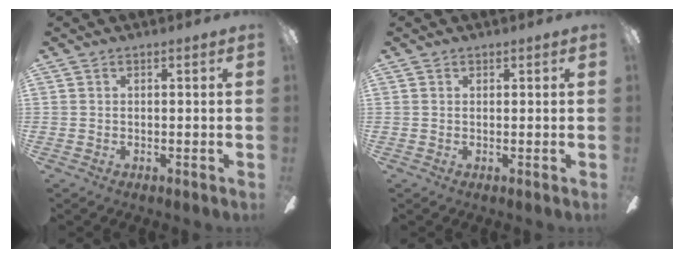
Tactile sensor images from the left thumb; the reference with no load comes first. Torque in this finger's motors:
{"motor_torque": [0.06, -0.02, 0.30, -0.03, 0.02]}